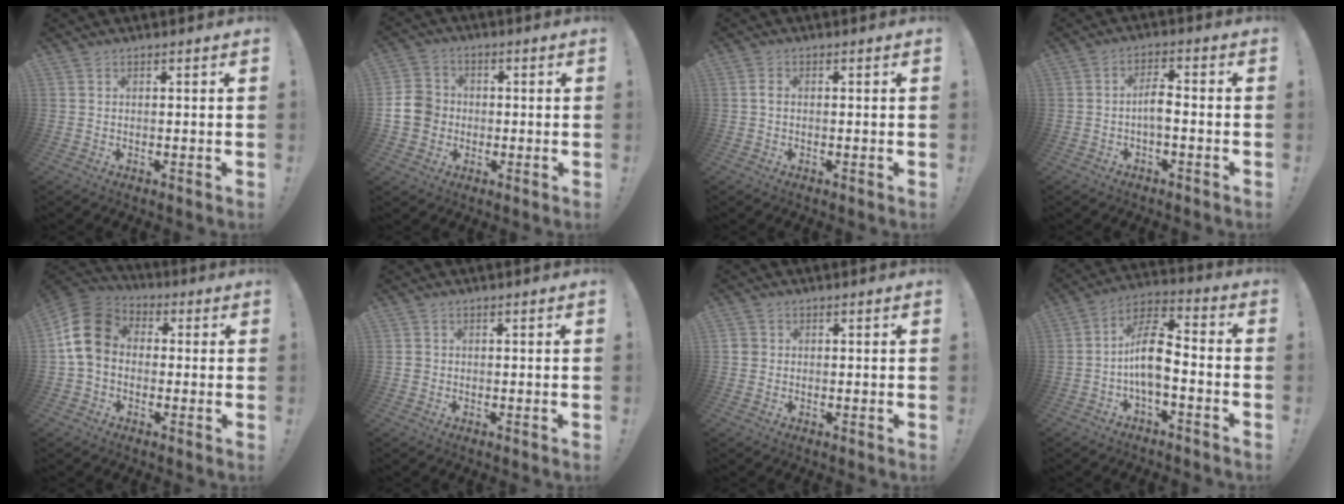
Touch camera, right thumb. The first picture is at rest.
{"total": 9.3, "force": [-1.0, 8.4, 3.7], "torque": [-0.068, 0.016, -0.013]}
{"total": 1.4, "force": [0.0, 0.8, 1.1], "torque": [-0.014, 0.001, -0.003]}
{"total": 5.1, "force": [-1.3, 1.8, 4.6], "torque": [-0.094, 0.000, -0.028]}
{"total": 13.5, "force": [0.8, 10.3, 8.7], "torque": [-0.141, 0.017, 0.019]}
{"total": 1.1, "force": [-0.2, 1.1, 0.2], "torque": [-0.006, 0.004, -0.003]}
{"total": 1.6, "force": [0.1, 1.6, 0.5], "torque": [-0.008, 0.004, 0.003]}
{"total": 12.3, "force": [-2.8, 6.1, 10.4], "torque": [-0.189, 0.022, -0.050]}